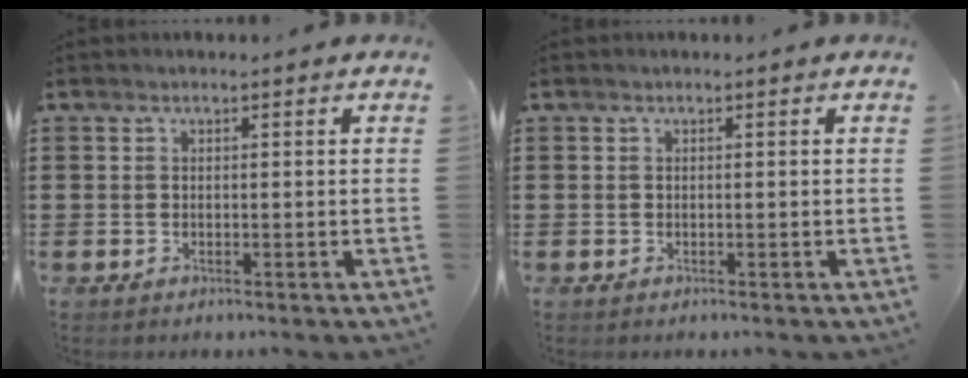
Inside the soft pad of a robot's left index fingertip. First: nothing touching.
{"total": 0.0}